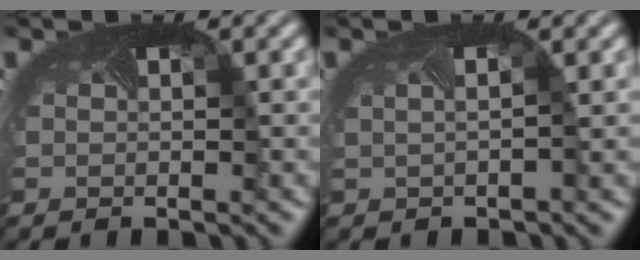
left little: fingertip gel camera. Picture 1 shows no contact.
{"total": 1.3, "force": [0.5, 0.9, 0.7], "torque": [0.006, 0.020, -0.005]}